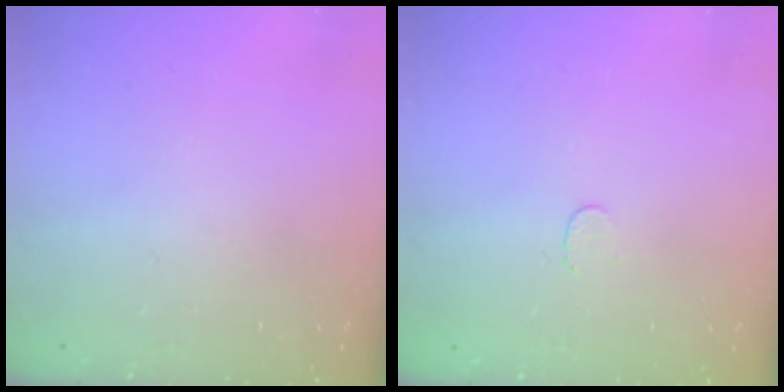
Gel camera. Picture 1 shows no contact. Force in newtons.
{"total": 3.5, "press": 3.5, "slide": 0.3}